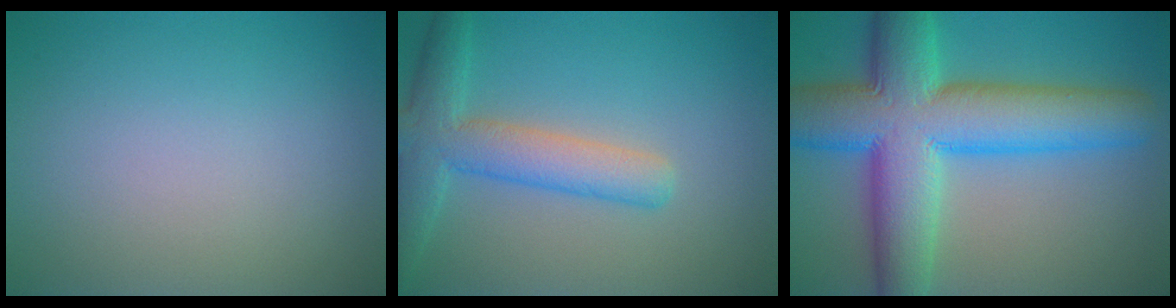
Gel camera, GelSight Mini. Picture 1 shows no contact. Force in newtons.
{"total": 5.1, "press": 5.1, "slide": 0.2}
{"total": 12.6, "press": 12.6, "slide": 0.5}